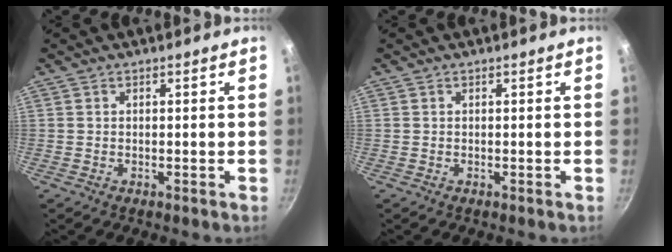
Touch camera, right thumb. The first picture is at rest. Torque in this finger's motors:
{"motor_torque": [0.00, 0.00, -0.01, -0.01, 0.00]}